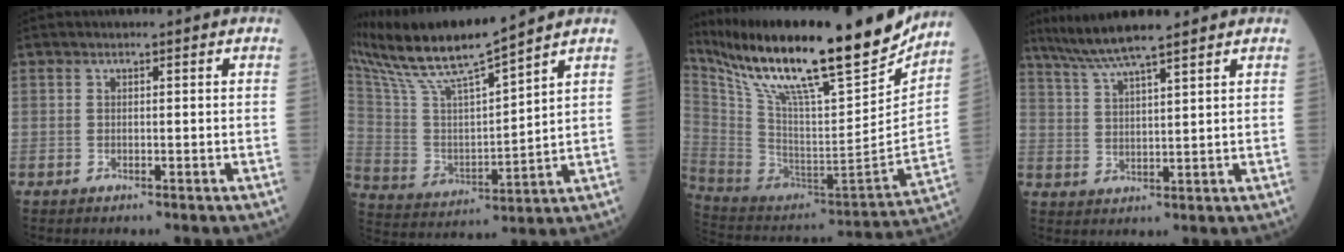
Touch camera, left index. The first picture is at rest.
{"total": 15.2, "force": [13.2, -0.6, 7.5], "torque": [-0.158, 0.004, 0.255]}
{"total": 29.0, "force": [22.5, 4.2, 17.9], "torque": [-0.327, -0.015, 0.365]}
{"total": 8.7, "force": [7.3, -0.4, 4.8], "torque": [-0.086, 0.023, 0.128]}